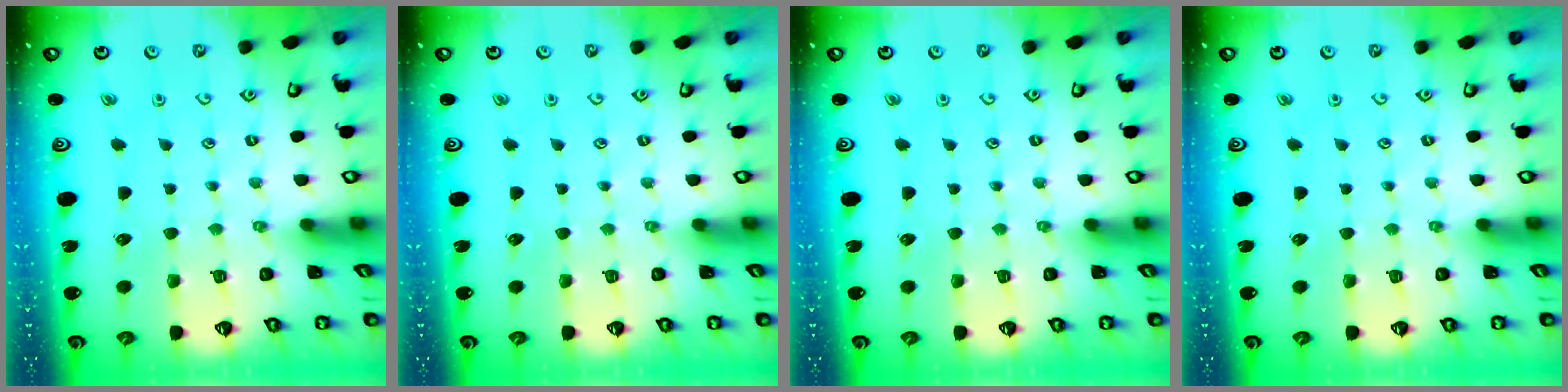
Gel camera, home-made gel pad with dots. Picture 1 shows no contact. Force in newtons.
{"total": 0.0}
{"total": 0.0}
{"total": 0.0}